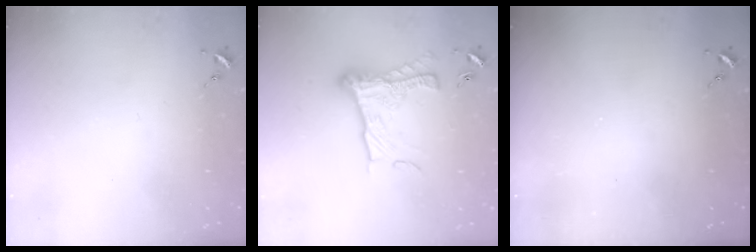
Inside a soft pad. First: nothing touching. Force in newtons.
{"total": 16.1, "press": 16.0, "slide": 1.0}
{"total": 0.0}